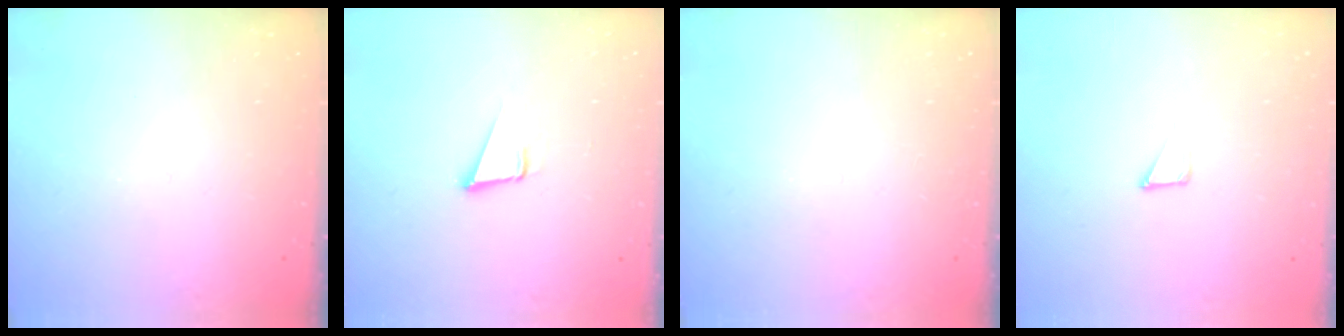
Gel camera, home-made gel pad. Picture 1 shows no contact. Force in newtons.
{"total": 3.6, "press": 2.8, "slide": 2.3}
{"total": 0.0}
{"total": 2.9, "press": 2.9, "slide": 0.3}